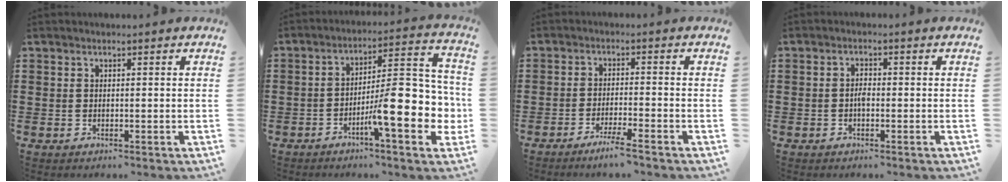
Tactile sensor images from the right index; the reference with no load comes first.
{"total": 13.4, "force": [-3.8, 3.5, 12.4], "torque": [-0.193, -0.024, -0.068]}
{"total": 3.4, "force": [-2.8, -0.4, 2.0], "torque": [-0.039, -0.008, -0.053]}
{"total": 1.7, "force": [-0.5, 0.7, 1.4], "torque": [-0.029, 0.000, -0.010]}